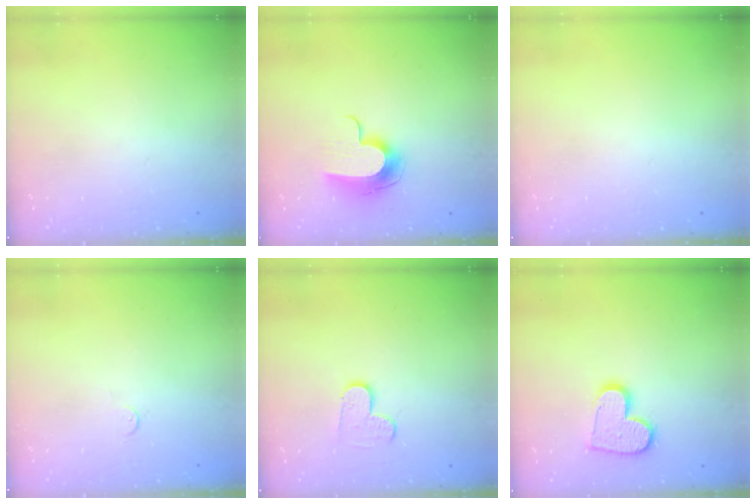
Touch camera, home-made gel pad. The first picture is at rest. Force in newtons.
{"total": 10.2, "press": 10.2, "slide": 0.2}
{"total": 0.0}
{"total": 3.2, "press": 3.2, "slide": 0.2}
{"total": 4.8, "press": 4.8, "slide": 0.5}
{"total": 13.0, "press": 13.0, "slide": 1.0}